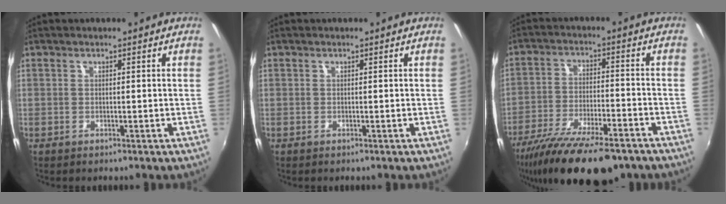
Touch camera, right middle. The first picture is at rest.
{"total": 0.0}
{"total": 19.7, "force": [-14.8, 5.9, 11.5], "torque": [-0.223, -0.048, -0.237]}